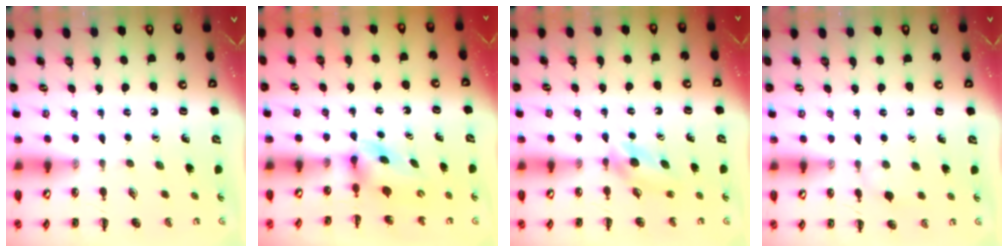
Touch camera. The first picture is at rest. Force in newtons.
{"total": 3.1, "press": 2.7, "slide": 1.4}
{"total": 3.6, "press": 3.4, "slide": 1.3}
{"total": 4.5, "press": 4.2, "slide": 1.6}